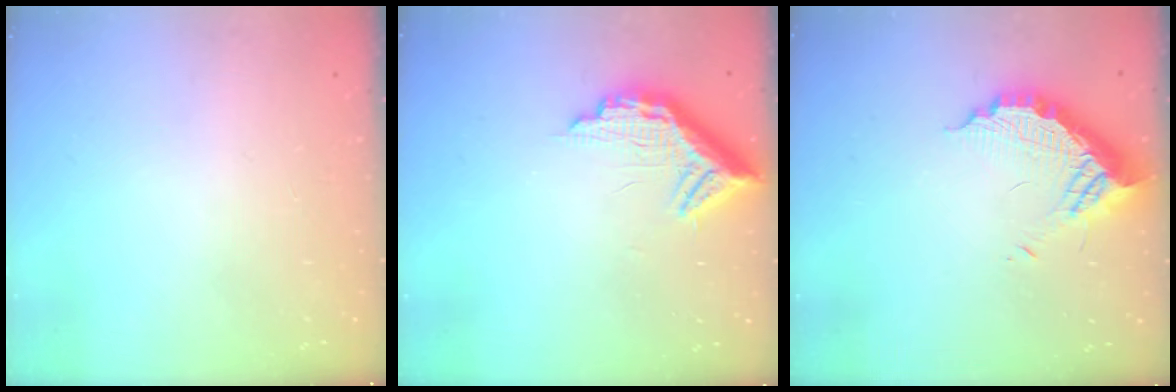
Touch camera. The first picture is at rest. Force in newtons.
{"total": 13.5, "press": 13.5, "slide": 1.2}
{"total": 11.8, "press": 11.7, "slide": 1.0}